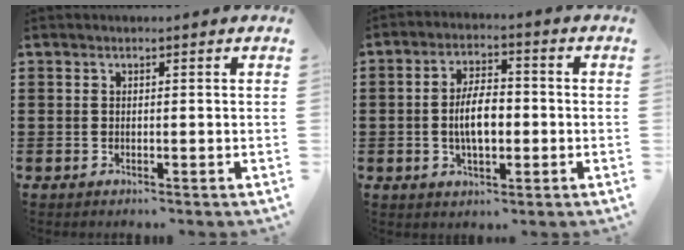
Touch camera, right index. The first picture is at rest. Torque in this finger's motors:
{"motor_torque": [2.01, 0.13, 0.92, 0.09]}